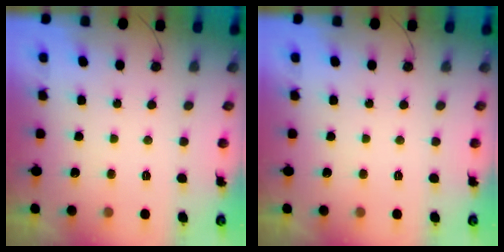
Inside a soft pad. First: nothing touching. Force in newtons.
{"total": 0.0}